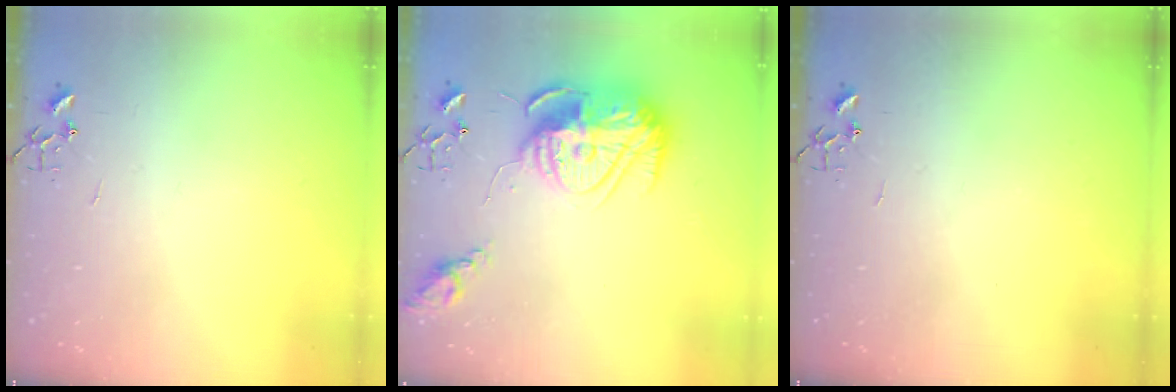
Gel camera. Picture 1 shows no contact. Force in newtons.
{"total": 18.7, "press": 18.6, "slide": 1.7}
{"total": 0.0}